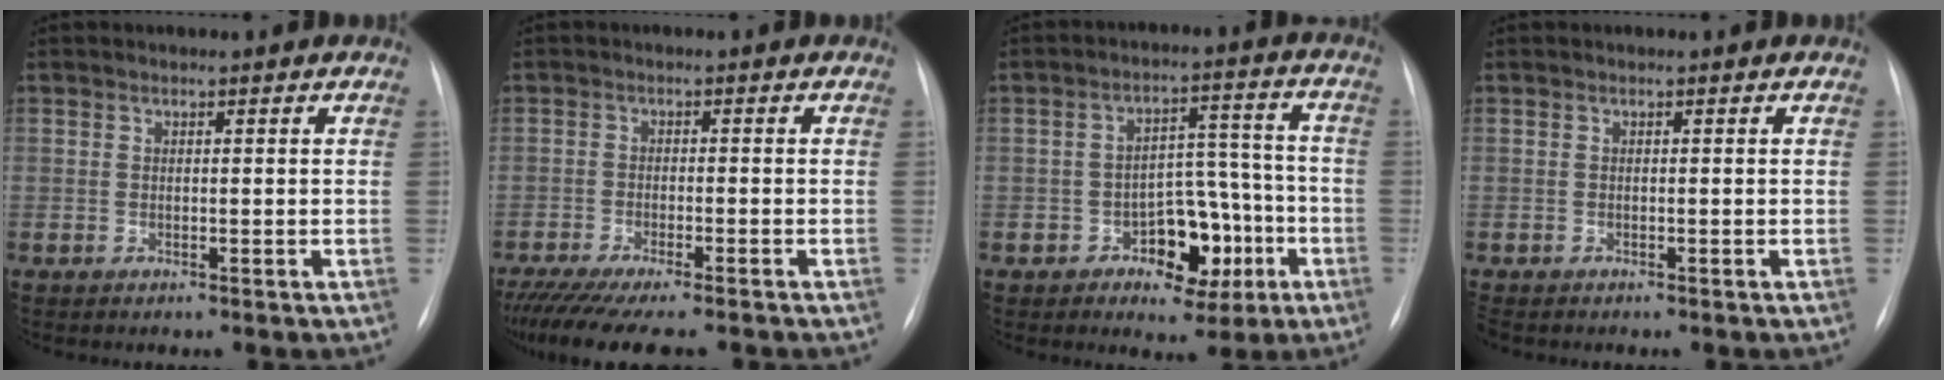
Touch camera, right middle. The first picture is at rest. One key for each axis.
{"total": 13.0, "fx": -11.0, "fy": 1.7, "fz": 6.9, "tx": -0.108, "ty": -0.028, "tz": -0.168}
{"total": 9.2, "fx": -3.8, "fy": 5.4, "fz": 6.4, "tx": -0.083, "ty": 0.034, "tz": -0.048}
{"total": 0.8, "fx": -0.7, "fy": 0.3, "fz": 0.2, "tx": -0.004, "ty": -0.001, "tz": -0.011}